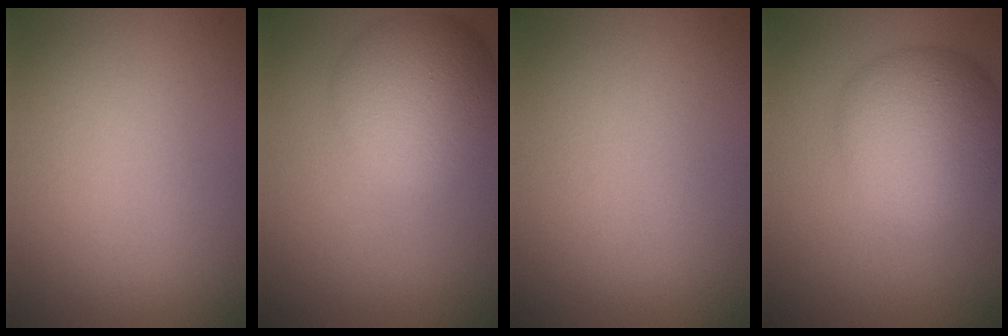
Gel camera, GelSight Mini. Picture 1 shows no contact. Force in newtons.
{"total": 6.8, "press": 6.8, "slide": 0.2}
{"total": 0.0}
{"total": 7.8, "press": 7.8, "slide": 0.2}